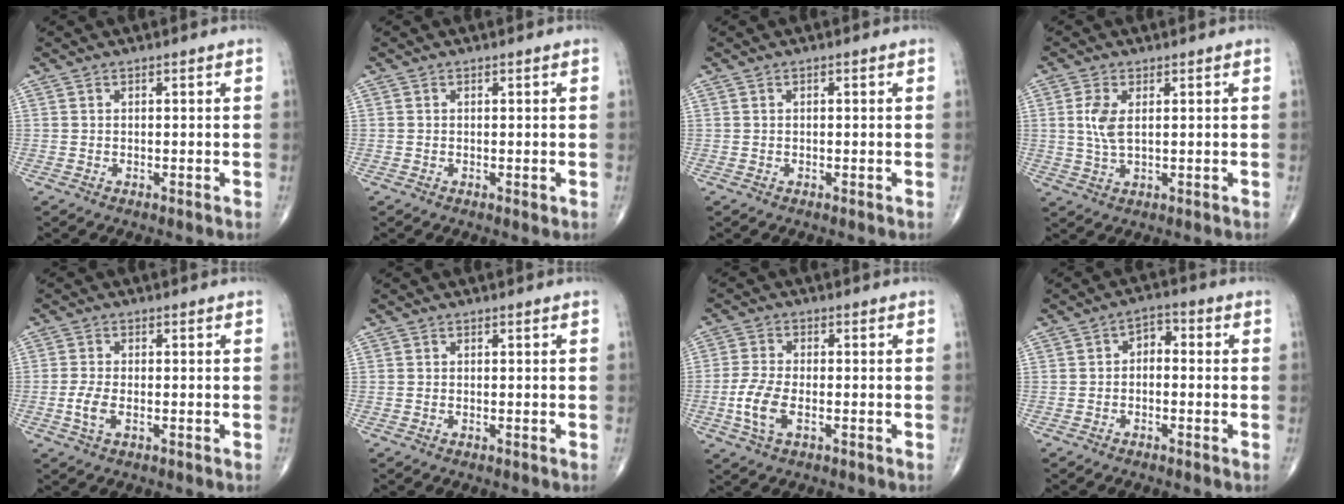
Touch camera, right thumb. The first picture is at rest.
{"total": 0.5, "force": [-0.1, 0.3, 0.4], "torque": [-0.007, -0.003, -0.002]}
{"total": 0.0}
{"total": 4.7, "force": [1.0, 2.2, 4.1], "torque": [-0.094, -0.004, 0.021]}
{"total": 3.6, "force": [-0.9, 1.8, 3.0], "torque": [-0.071, 0.002, -0.020]}
{"total": 0.0}
{"total": 6.5, "force": [-1.8, 3.1, 5.4], "torque": [-0.127, 0.004, -0.037]}
{"total": 3.5, "force": [-0.4, 2.3, 2.6], "torque": [-0.026, 0.021, -0.020]}